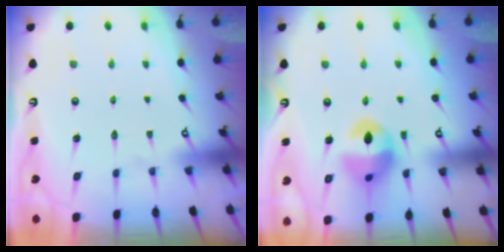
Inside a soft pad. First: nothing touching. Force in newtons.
{"total": 14.1, "press": 14.0, "slide": 1.6}